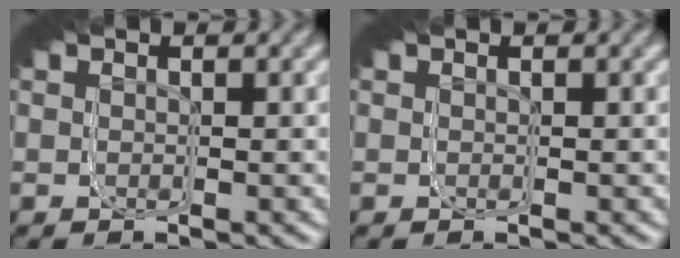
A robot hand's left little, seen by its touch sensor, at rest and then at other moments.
{"total": 0.0}